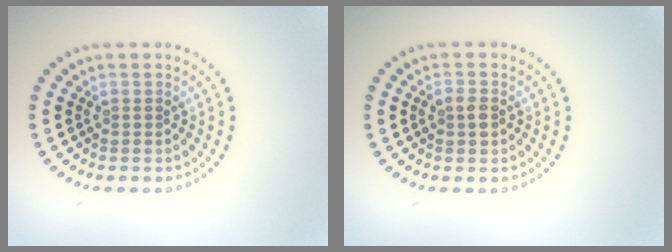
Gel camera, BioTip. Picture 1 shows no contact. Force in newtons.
{"total": 1.5, "press": 1.4, "slide": 0.3}